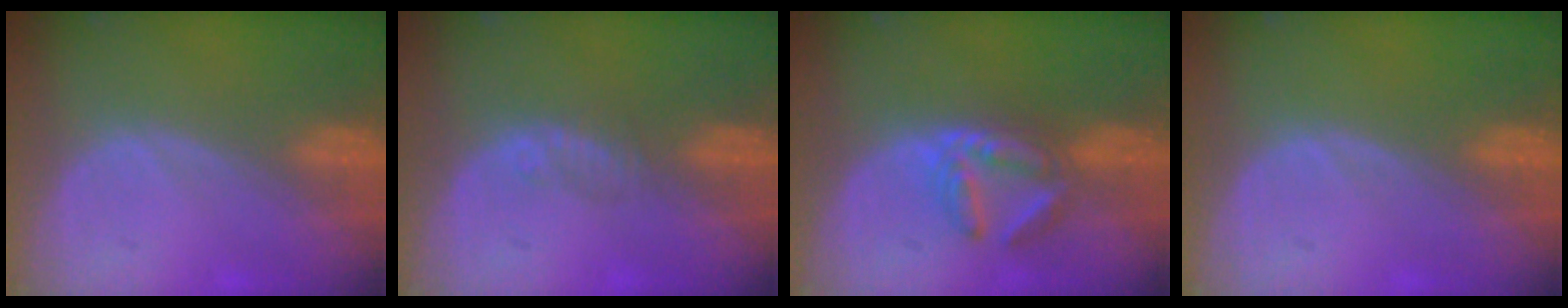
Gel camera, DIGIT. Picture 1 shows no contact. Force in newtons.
{"total": 1.5, "press": 1.3, "slide": 0.9}
{"total": 5.9, "press": 5.3, "slide": 2.5}
{"total": 0.0}